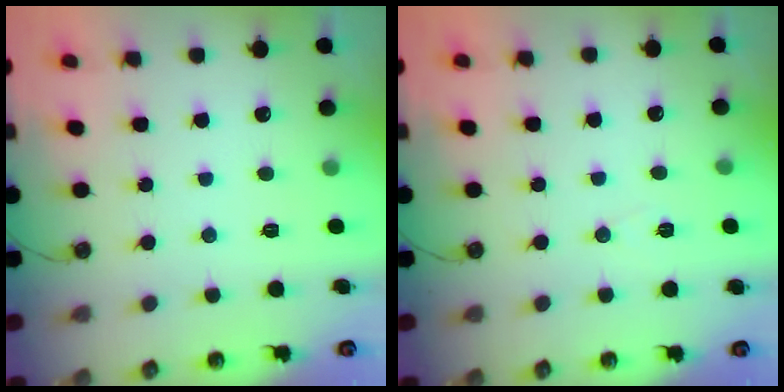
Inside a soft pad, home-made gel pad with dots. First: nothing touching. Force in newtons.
{"total": 5.8, "press": 3.8, "slide": 4.3}